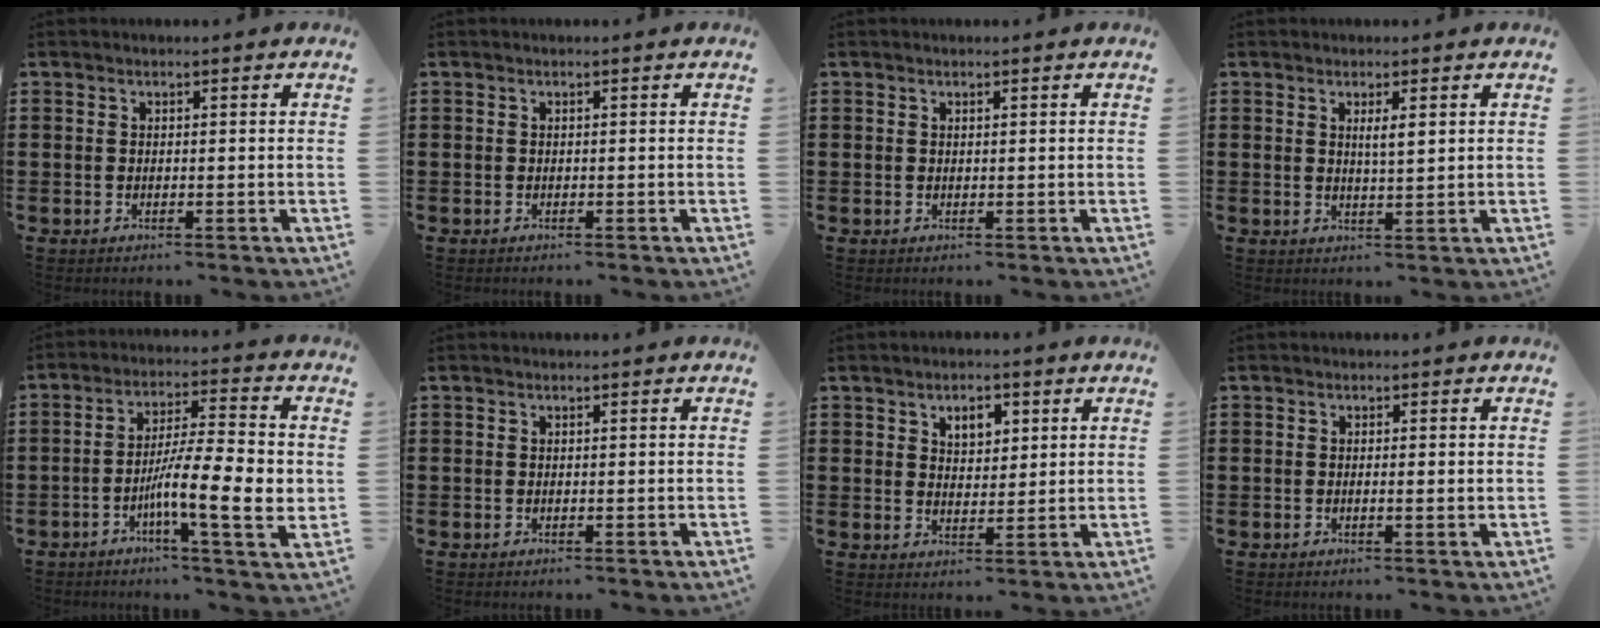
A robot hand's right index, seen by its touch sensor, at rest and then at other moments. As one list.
[{"total": 0.0}, {"total": 0.6, "force": [0.3, 0.5, 0.0], "torque": [-0.002, 0.003, 0.006]}, {"total": 2.3, "force": [0.8, 0.3, 2.2], "torque": [-0.044, 0.003, 0.011]}, {"total": 11.8, "force": [-2.3, 2.1, 11.4], "torque": [-0.200, -0.009, -0.044]}, {"total": 0.0}, {"total": 3.6, "force": [1.9, 2.2, 2.1], "torque": [-0.034, 0.004, 0.030]}, {"total": 0.9, "force": [0.0, 0.1, 0.9], "torque": [-0.016, -0.002, 0.000]}]